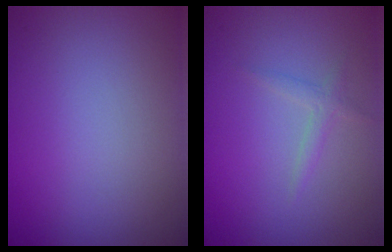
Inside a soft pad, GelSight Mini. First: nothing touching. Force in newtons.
{"total": 1.2, "press": 1.2, "slide": 0.1}